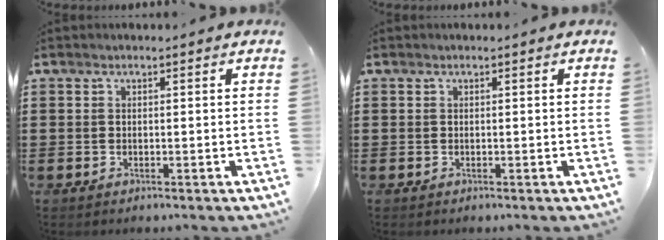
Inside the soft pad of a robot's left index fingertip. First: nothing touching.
{"total": 0.0}